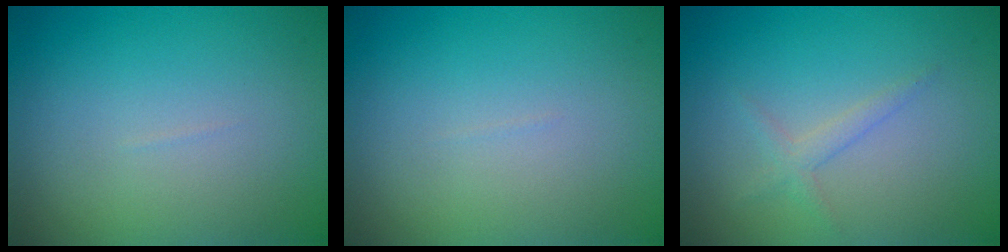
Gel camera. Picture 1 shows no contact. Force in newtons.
{"total": 0.0}
{"total": 1.3, "press": 1.3, "slide": 0.1}